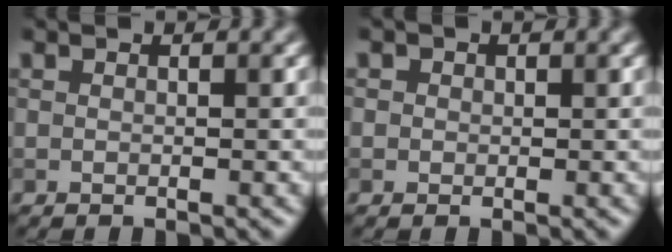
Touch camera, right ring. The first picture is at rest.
{"total": 1.0, "force": [0.3, 1.0, 0.3], "torque": [0.002, 0.001, -0.003]}